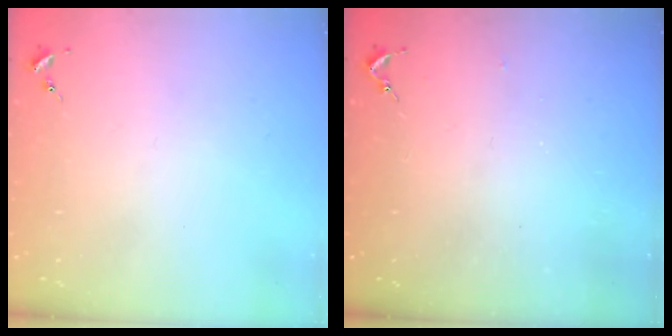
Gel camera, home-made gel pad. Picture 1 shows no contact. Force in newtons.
{"total": 2.6, "press": 2.5, "slide": 0.3}